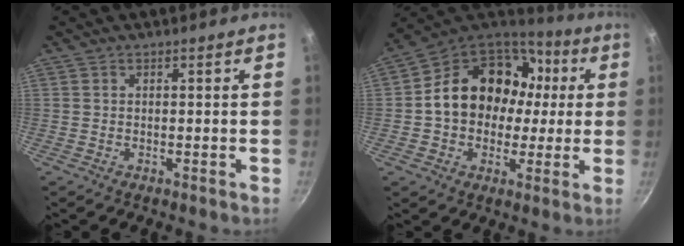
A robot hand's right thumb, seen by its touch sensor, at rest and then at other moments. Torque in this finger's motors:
{"motor_torque": [1.19, 3.18, 1.58, -0.20, 0.17]}